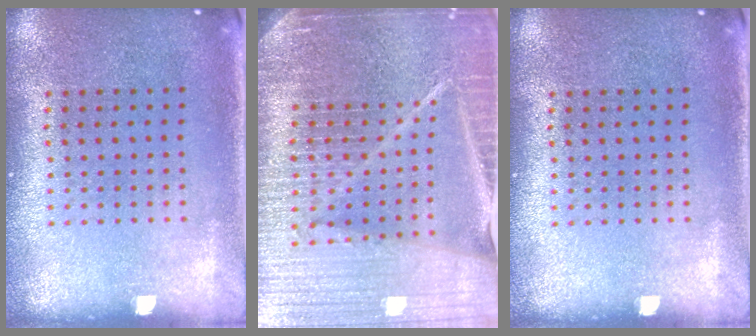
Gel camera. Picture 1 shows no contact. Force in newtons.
{"total": 6.2, "press": 5.4, "slide": 3.1}
{"total": 0.0}